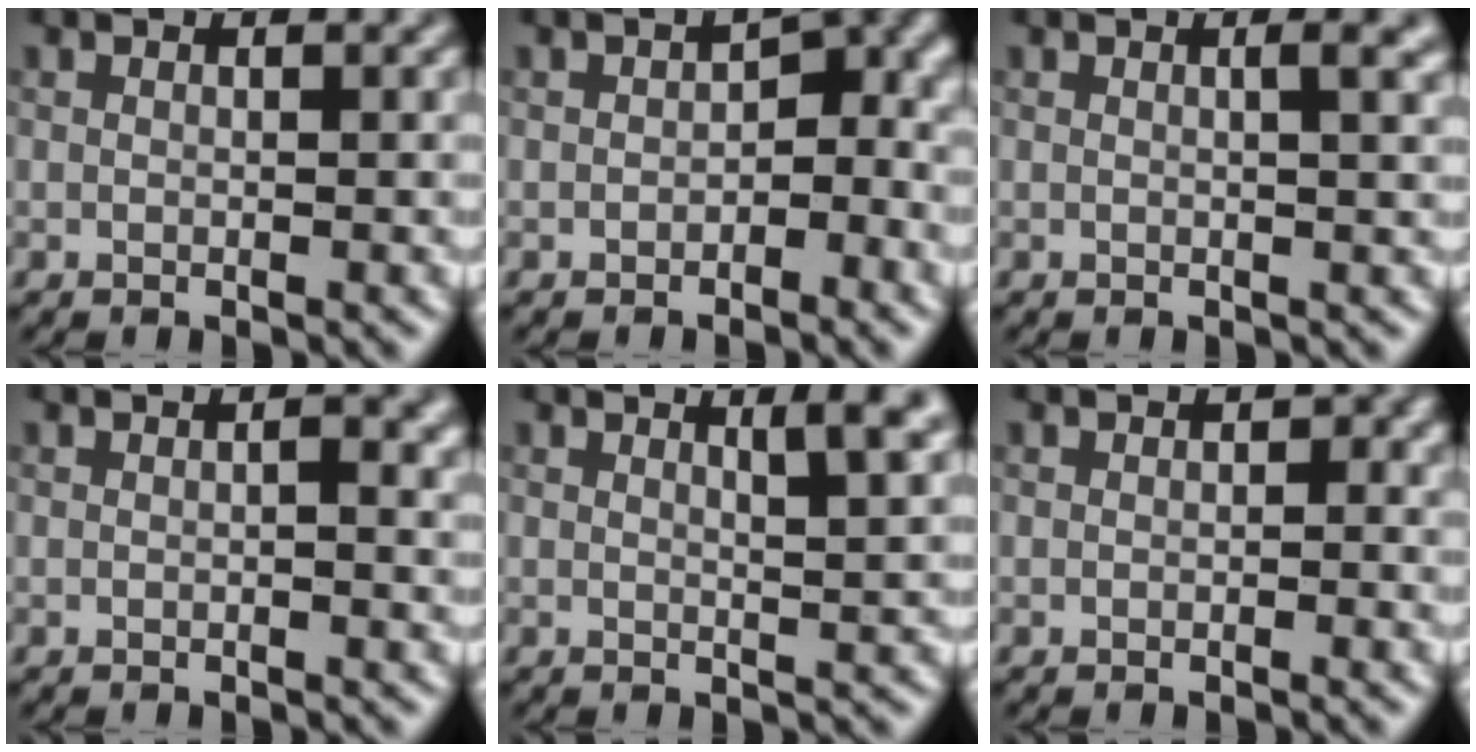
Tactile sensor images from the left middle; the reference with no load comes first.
{"total": 3.7, "force": [-0.7, 2.3, 2.9], "torque": [-0.022, 0.004, -0.018]}
{"total": 2.3, "force": [0.6, 0.7, 2.1], "torque": [-0.021, 0.005, 0.002]}
{"total": 1.4, "force": [0.1, 0.4, 1.3], "torque": [-0.020, -0.001, 0.002]}
{"total": 3.5, "force": [1.8, 0.9, 2.9], "torque": [-0.026, 0.000, 0.025]}
{"total": 0.8, "force": [0.0, 0.6, 0.6], "torque": [-0.006, -0.002, -0.001]}